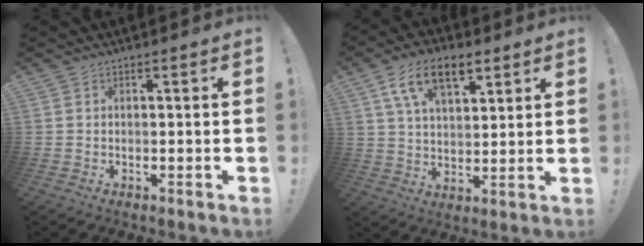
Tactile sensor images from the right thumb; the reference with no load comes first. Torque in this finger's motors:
{"motor_torque": [0.64, 2.10, 0.54, -0.18, 0.18]}